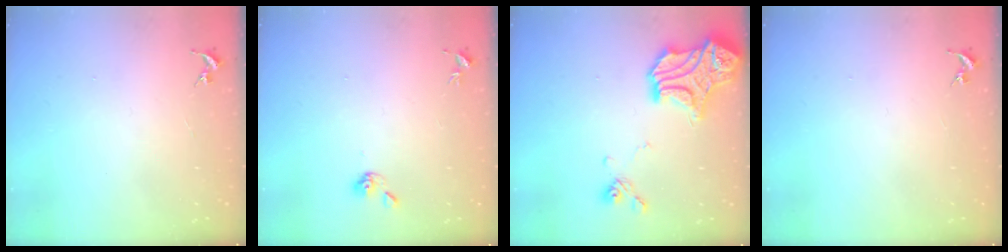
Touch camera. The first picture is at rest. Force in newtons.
{"total": 4.8, "press": 4.8, "slide": 0.8}
{"total": 17.9, "press": 17.9, "slide": 0.7}
{"total": 0.0}